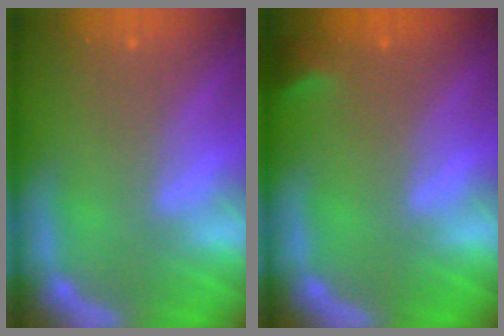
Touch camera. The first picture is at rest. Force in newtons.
{"total": 1.4}